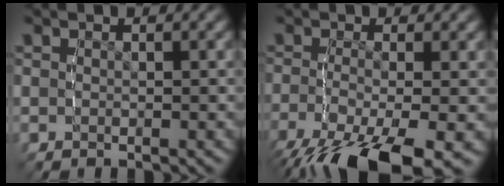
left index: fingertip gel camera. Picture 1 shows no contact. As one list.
[{"total": 7.8, "force": [-4.6, 2.9, 5.6], "torque": [-0.125, -0.039, -0.053]}]